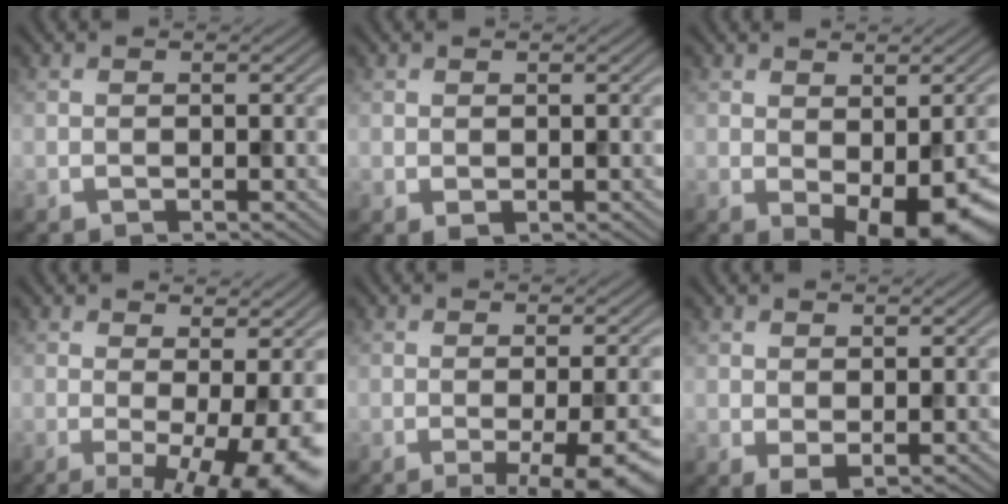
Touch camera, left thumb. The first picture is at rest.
{"total": 0.7, "force": [0.1, 0.4, 0.5], "torque": [-0.009, -0.003, 0.005]}
{"total": 8.4, "force": [-2.5, 3.9, 7.0], "torque": [-0.098, -0.024, -0.015]}
{"total": 10.5, "force": [-2.1, 2.8, 9.9], "torque": [-0.131, -0.003, -0.020]}
{"total": 9.6, "force": [-3.8, 2.5, 8.4], "torque": [-0.095, -0.004, -0.045]}
{"total": 1.5, "force": [0.3, 0.8, 1.2], "torque": [-0.026, -0.006, 0.009]}